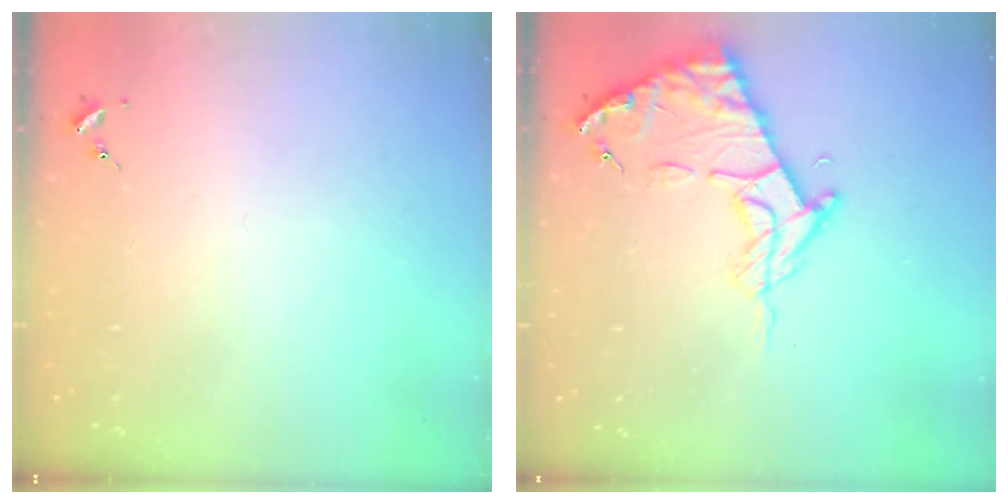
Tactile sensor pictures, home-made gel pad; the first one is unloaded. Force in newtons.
{"total": 13.2, "press": 13.1, "slide": 1.4}